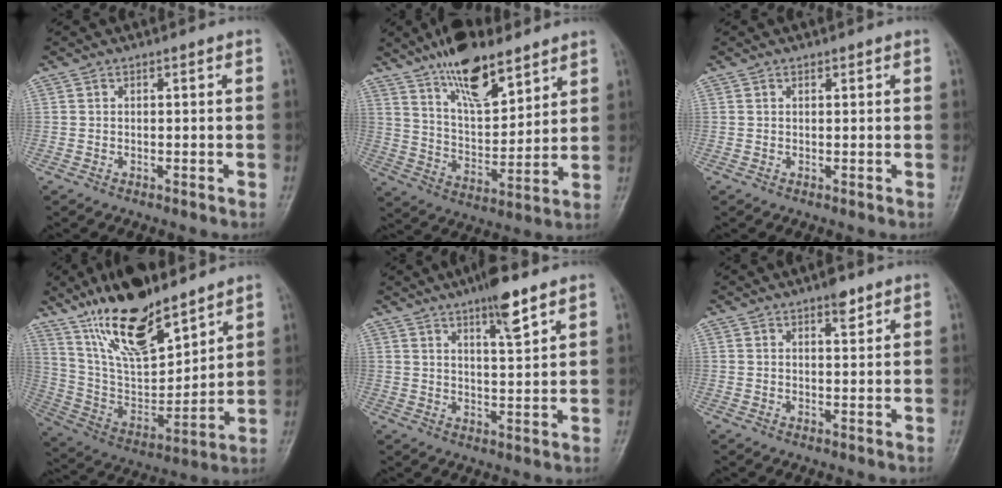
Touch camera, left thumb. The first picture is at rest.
{"total": 15.4, "force": [10.5, 6.1, 9.5], "torque": [-0.129, -0.061, 0.190]}
{"total": 0.8, "force": [0.4, 0.6, 0.5], "torque": [-0.001, -0.001, 0.004]}
{"total": 21.1, "force": [14.4, 7.6, 13.4], "torque": [-0.202, -0.068, 0.271]}
{"total": 7.5, "force": [4.9, 1.4, 5.4], "torque": [-0.081, -0.027, 0.079]}
{"total": 3.1, "force": [2.0, 1.2, 2.0], "torque": [-0.019, -0.010, 0.028]}